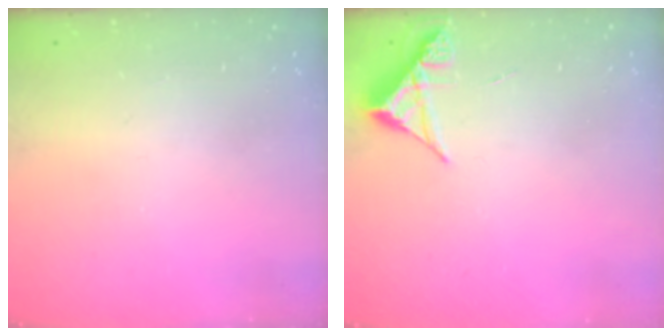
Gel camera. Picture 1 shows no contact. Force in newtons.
{"total": 4.9, "press": 4.9, "slide": 0.4}